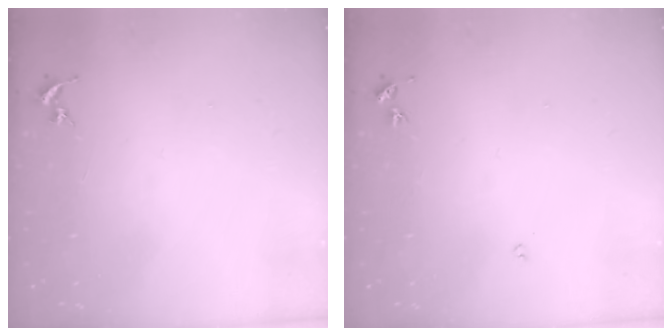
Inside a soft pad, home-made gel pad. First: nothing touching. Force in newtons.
{"total": 2.7, "press": 2.7, "slide": 0.5}